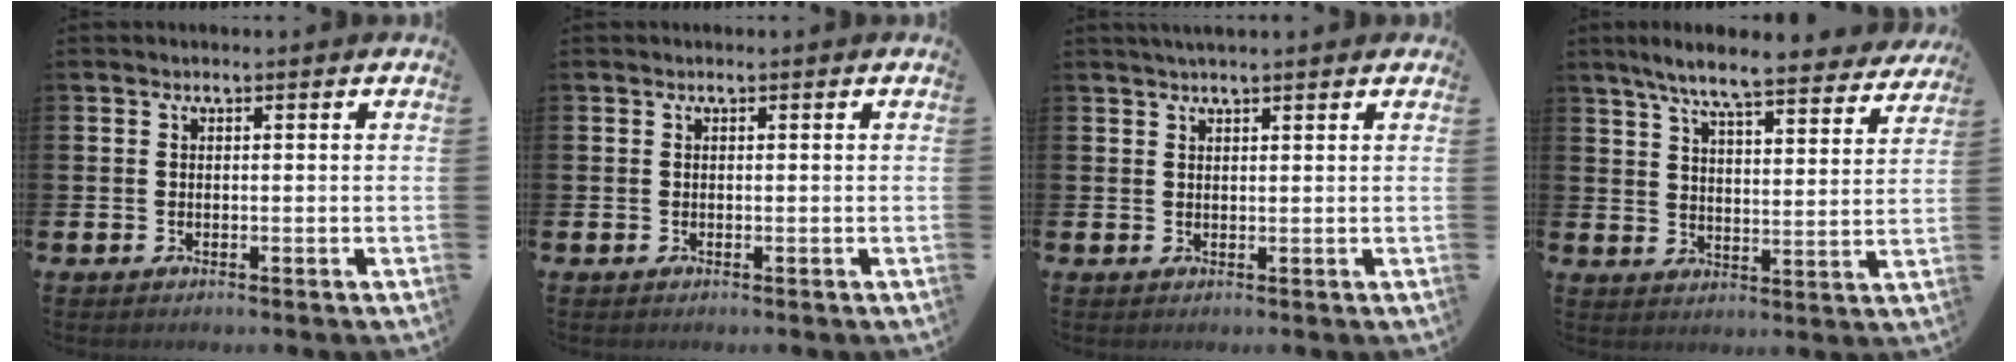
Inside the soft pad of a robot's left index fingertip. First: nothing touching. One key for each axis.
{"total": 0.0}
{"total": 1.8, "fx": 1.6, "fy": 0.1, "fz": 0.8, "tx": -0.005, "ty": -0.003, "tz": 0.027}
{"total": 7.9, "fx": 7.2, "fy": 0.6, "fz": 3.3, "tx": -0.074, "ty": -0.047, "tz": 0.121}